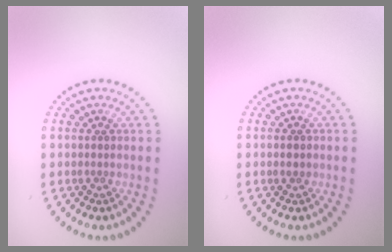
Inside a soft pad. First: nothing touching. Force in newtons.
{"total": 1.1, "press": 1.1, "slide": 0.1}